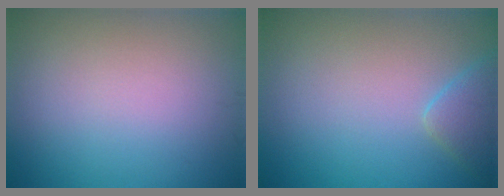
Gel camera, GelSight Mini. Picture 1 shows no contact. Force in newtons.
{"total": 2.5, "press": 2.4, "slide": 0.2}